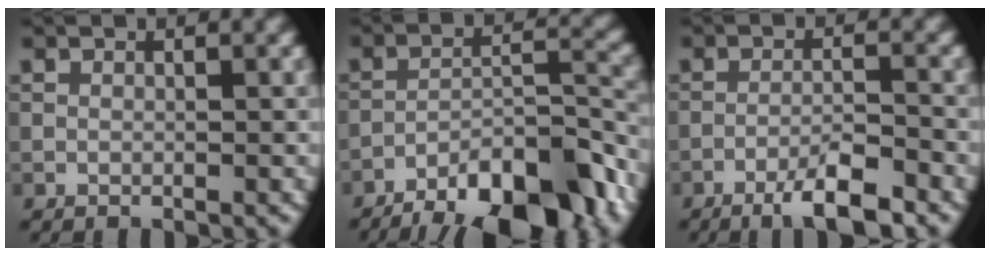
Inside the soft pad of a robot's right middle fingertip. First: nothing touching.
{"total": 12.9, "force": [-10.1, 3.7, 7.3], "torque": [-0.107, 0.003, -0.149]}
{"total": 4.5, "force": [-3.1, 0.6, 3.2], "torque": [-0.057, 0.005, -0.056]}